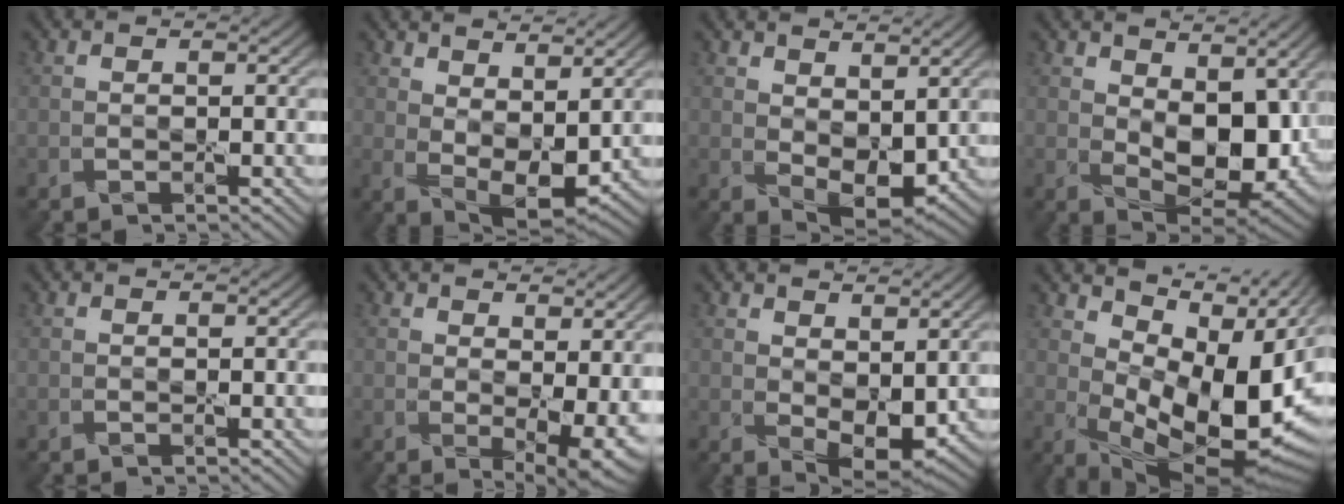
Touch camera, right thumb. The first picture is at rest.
{"total": 7.4, "force": [3.3, 3.5, 5.7], "torque": [-0.107, -0.010, 0.066]}
{"total": 6.1, "force": [2.1, 3.4, 4.6], "torque": [-0.088, -0.010, 0.044]}
{"total": 11.7, "force": [2.1, 6.5, 9.4], "torque": [-0.166, -0.015, 0.046]}
{"total": 0.0}
{"total": 6.8, "force": [1.4, 3.3, 5.8], "torque": [-0.089, -0.020, 0.038]}
{"total": 5.6, "force": [1.5, 3.1, 4.5], "torque": [-0.083, -0.014, 0.035]}
{"total": 15.4, "force": [3.1, 8.4, 12.6], "torque": [-0.196, -0.009, 0.075]}